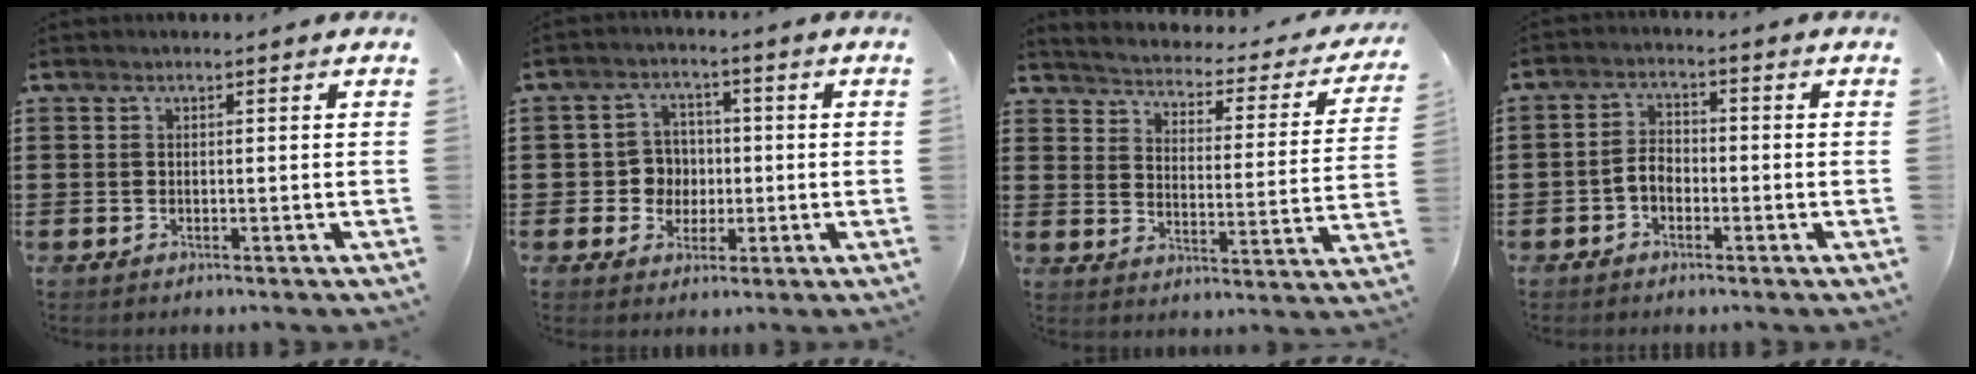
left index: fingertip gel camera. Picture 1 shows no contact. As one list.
[{"total": 5.5, "force": [-0.1, 5.2, 1.8], "torque": [-0.046, 0.013, -0.005]}, {"total": 2.0, "force": [2.0, 0.1, 0.0], "torque": [-0.023, -0.029, 0.022]}, {"total": 3.2, "force": [-1.2, 2.1, 2.1], "torque": [-0.056, 0.001, -0.029]}]